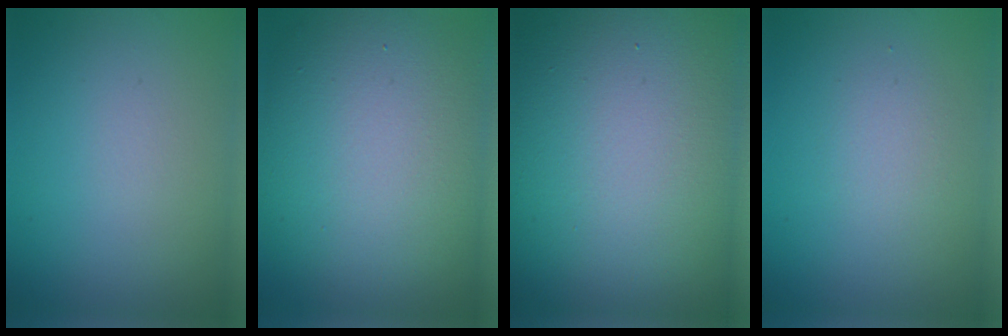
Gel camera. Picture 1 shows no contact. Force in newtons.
{"total": 12.9, "press": 12.8, "slide": 1.2}
{"total": 23.0, "press": 23.0, "slide": 1.3}
{"total": 1.4, "press": 1.4, "slide": 0.1}